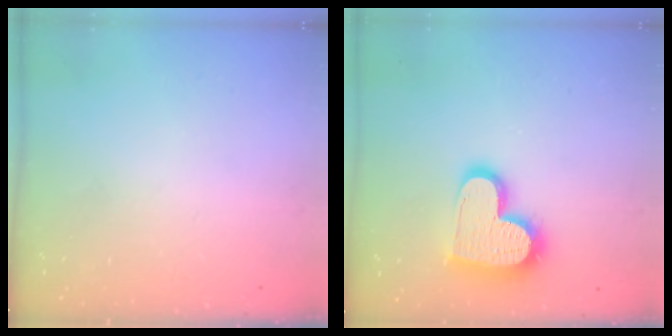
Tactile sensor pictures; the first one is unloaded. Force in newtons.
{"total": 18.2, "press": 18.1, "slide": 1.3}